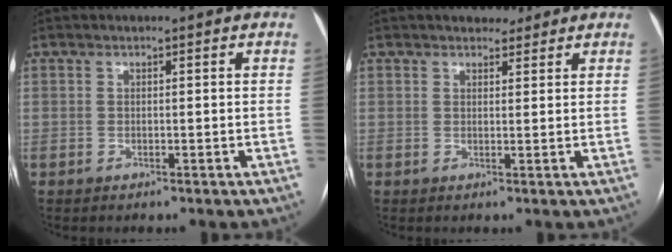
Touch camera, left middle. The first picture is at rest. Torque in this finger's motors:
{"motor_torque": [0.12, -0.22, 0.00, 0.00]}